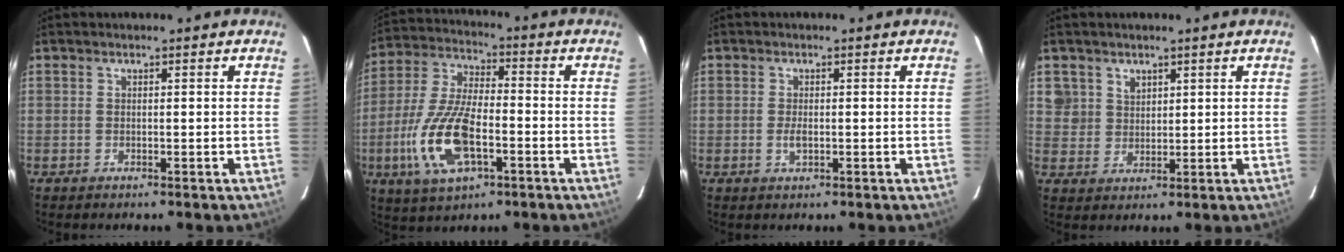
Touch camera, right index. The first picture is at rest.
{"total": 16.0, "force": [-5.3, 6.8, 13.5], "torque": [-0.296, -0.009, -0.097]}
{"total": 2.0, "force": [-0.5, 1.1, 1.7], "torque": [-0.033, -0.002, -0.008]}
{"total": 4.8, "force": [2.4, 4.1, 0.5], "torque": [0.009, 0.019, 0.049]}